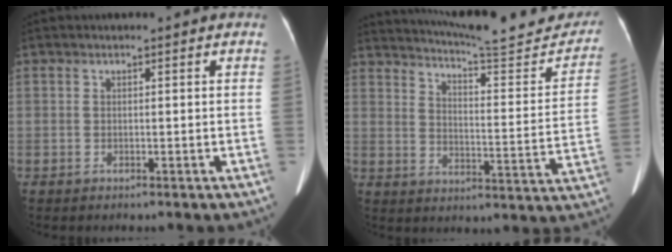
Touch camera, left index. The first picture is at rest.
{"total": 22.7, "force": [21.0, 2.8, 8.3], "torque": [-0.117, -0.057, 0.263]}